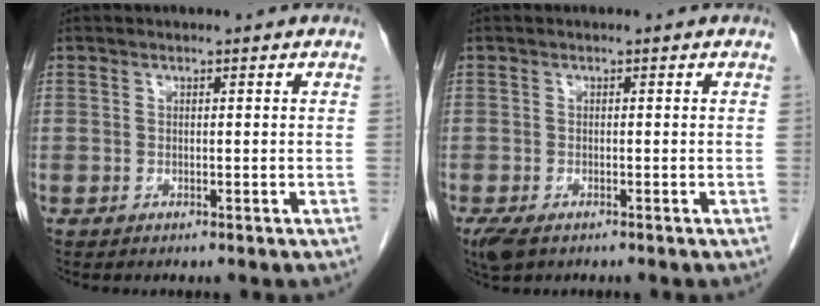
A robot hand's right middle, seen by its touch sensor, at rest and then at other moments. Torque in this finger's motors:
{"motor_torque": [-0.13, 0.25, 0.00, 0.00]}